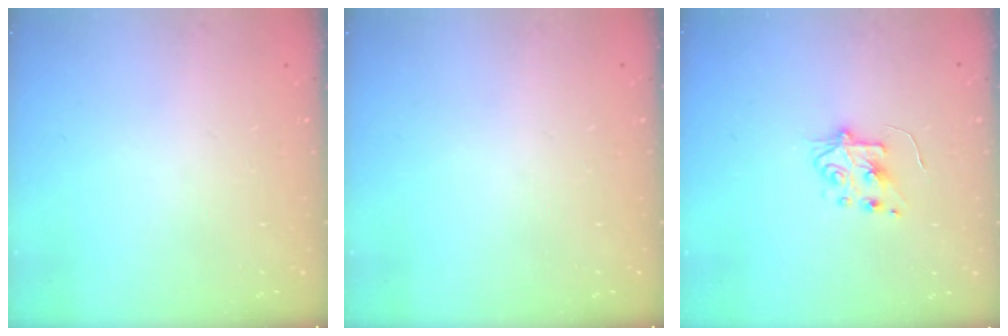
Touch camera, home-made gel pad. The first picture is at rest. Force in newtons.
{"total": 0.0}
{"total": 5.8, "press": 5.8, "slide": 0.6}